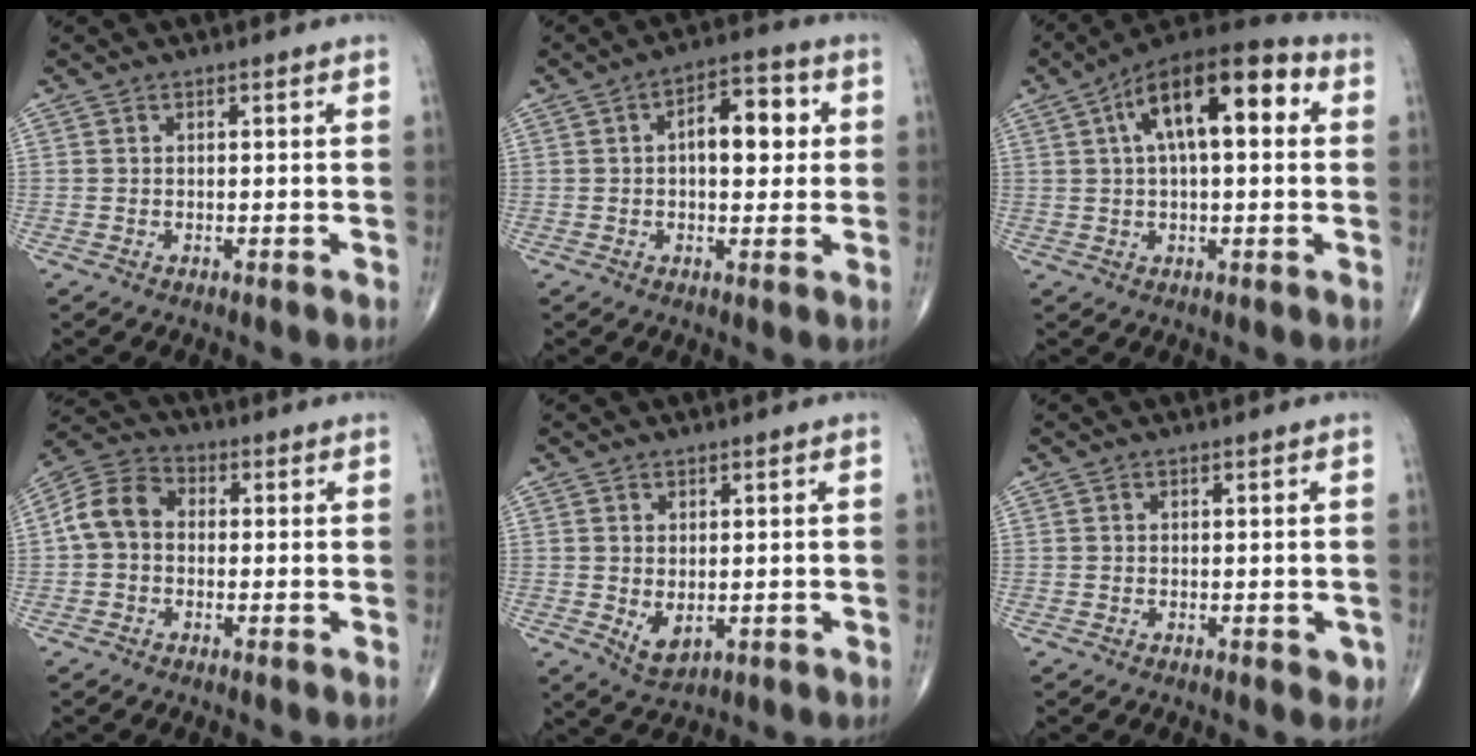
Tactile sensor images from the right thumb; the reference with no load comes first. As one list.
[{"total": 9.1, "force": [1.4, 4.8, 7.6], "torque": [-0.087, 0.014, 0.014]}, {"total": 17.0, "force": [4.6, 7.3, 14.6], "torque": [-0.216, 0.030, 0.064]}, {"total": 7.8, "force": [-0.1, 6.0, 5.0], "torque": [-0.088, 0.027, -0.015]}, {"total": 3.9, "force": [-0.1, 2.3, 3.1], "torque": [-0.044, -0.008, 0.012]}, {"total": 1.4, "force": [-0.2, 0.9, 1.0], "torque": [-0.002, 0.000, -0.002]}]